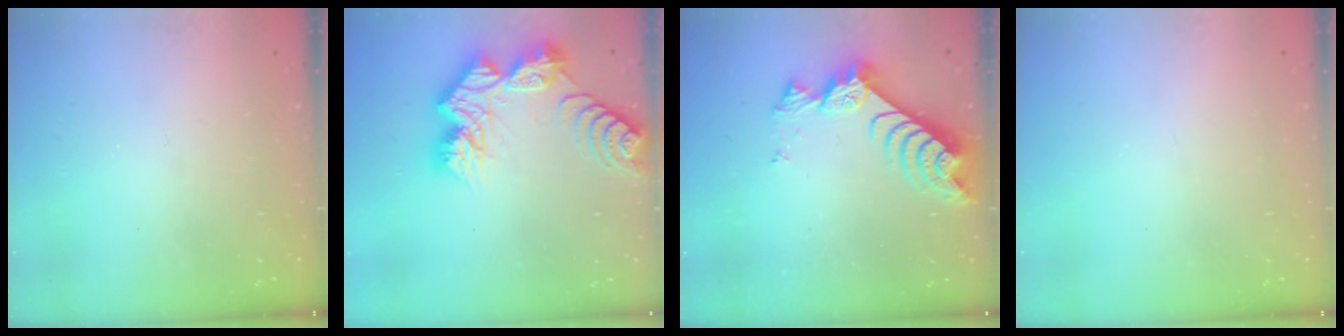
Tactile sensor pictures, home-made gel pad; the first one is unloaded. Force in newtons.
{"total": 15.9, "press": 15.8, "slide": 1.3}
{"total": 8.3, "press": 8.2, "slide": 1.0}
{"total": 0.0}